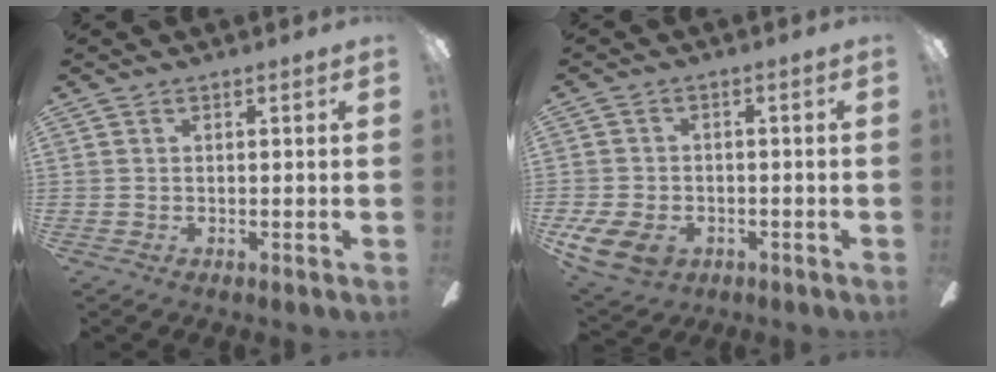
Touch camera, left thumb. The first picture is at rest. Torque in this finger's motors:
{"motor_torque": [0.19, 1.27, 0.80, -0.08, 0.06]}